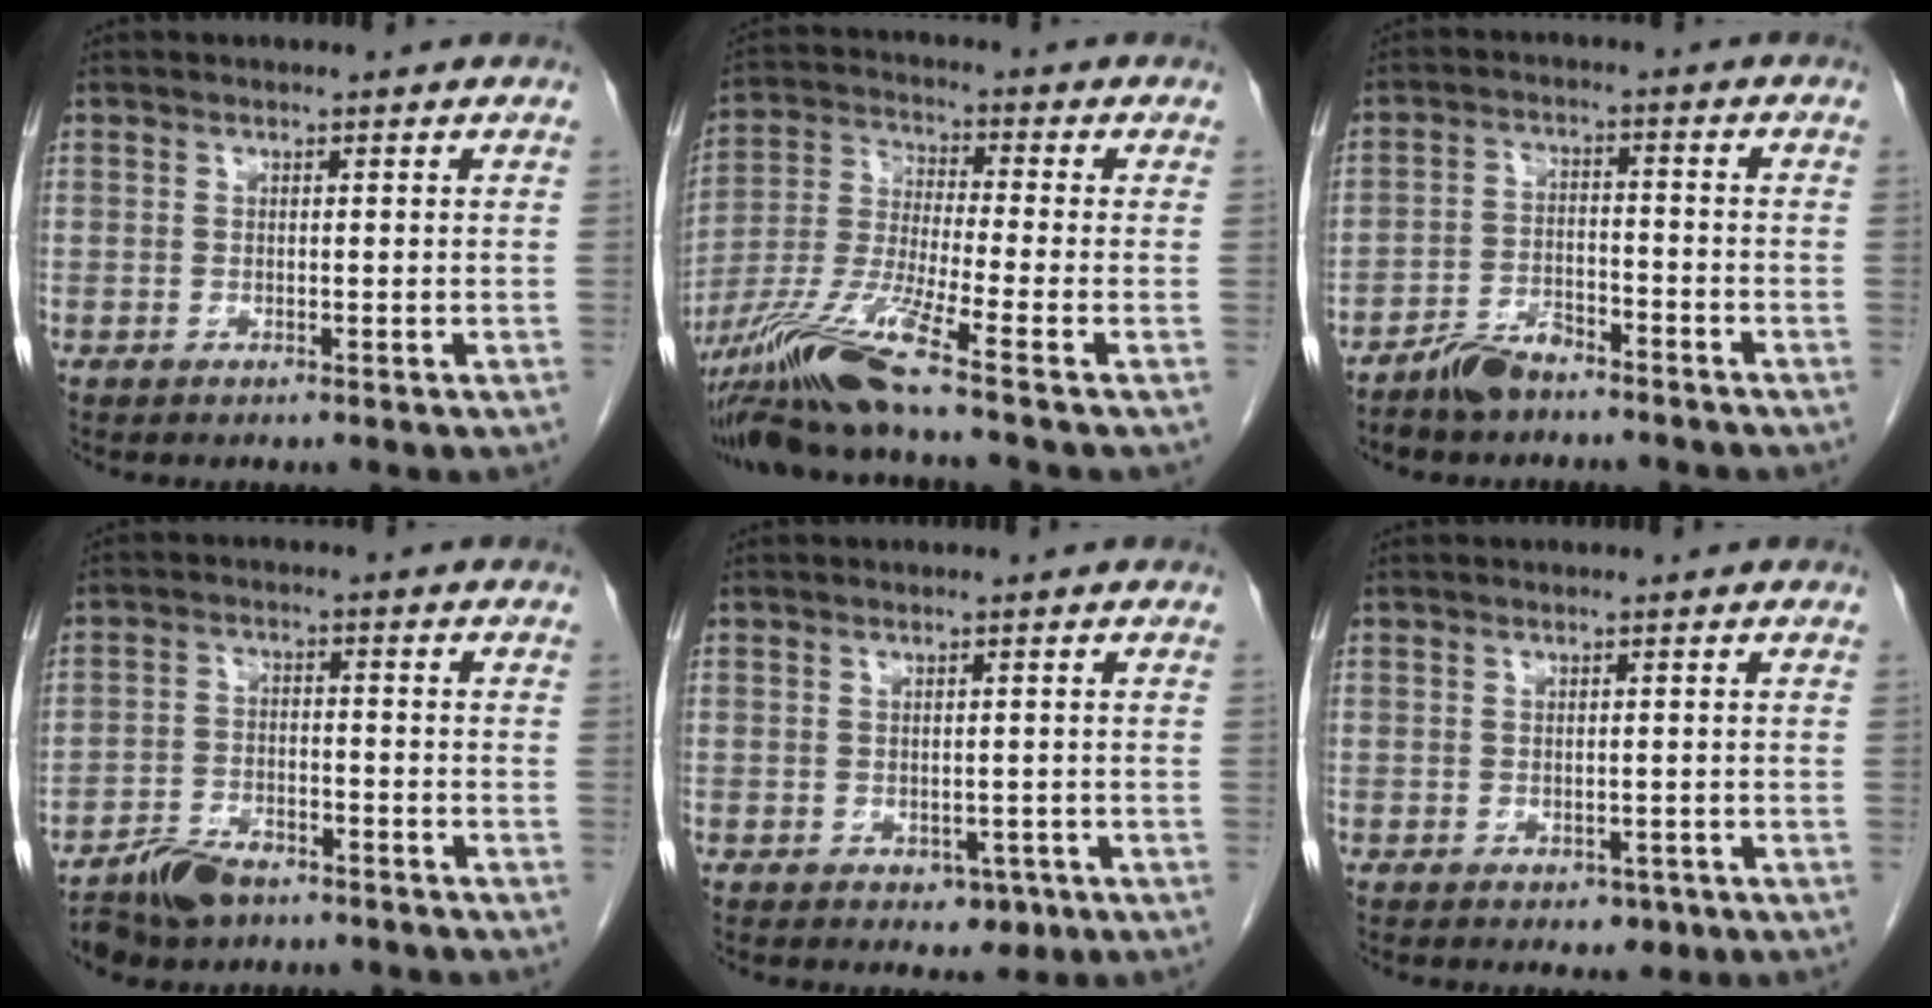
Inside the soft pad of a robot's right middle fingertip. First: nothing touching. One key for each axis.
{"total": 12.9, "fx": -9.2, "fy": -1.8, "fz": 8.9, "tx": -0.186, "ty": -0.025, "tz": -0.174}
{"total": 5.5, "fx": -4.8, "fy": 1.9, "fz": 1.8, "tx": -0.040, "ty": -0.003, "tz": -0.085}
{"total": 7.8, "fx": -6.4, "fy": 3.3, "fz": 2.9, "tx": -0.057, "ty": -0.006, "tz": -0.111}
{"total": 2.6, "fx": -1.1, "fy": 1.9, "fz": 1.4, "tx": -0.011, "ty": 0.003, "tz": -0.005}
{"total": 1.8, "fx": -1.0, "fy": 1.3, "fz": 0.8, "tx": -0.006, "ty": 0.003, "tz": -0.005}